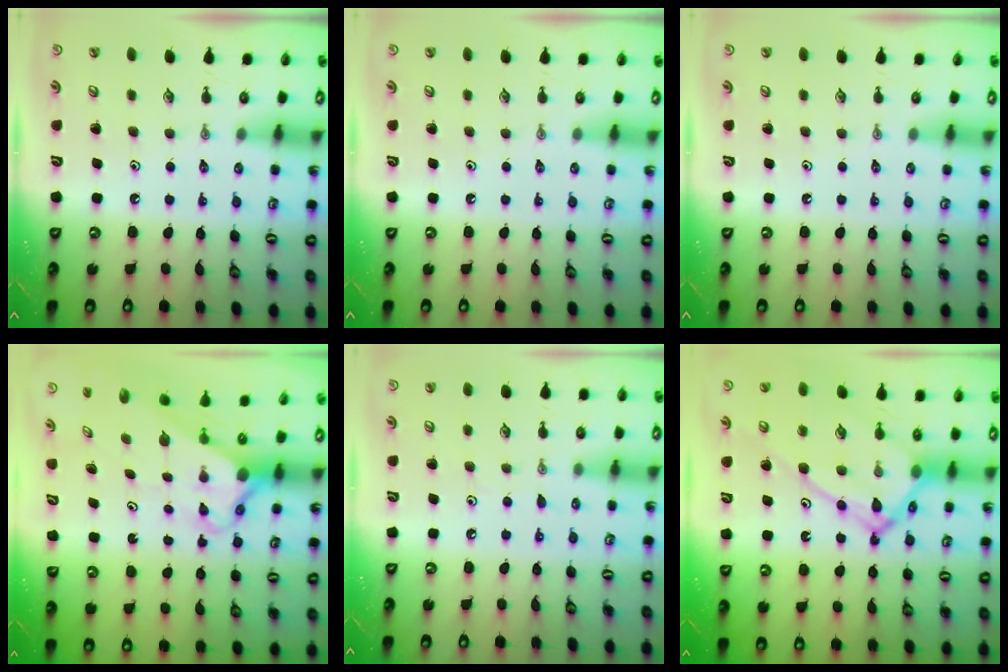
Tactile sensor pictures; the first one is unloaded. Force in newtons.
{"total": 0.0}
{"total": 0.0}
{"total": 2.8, "press": 2.8, "slide": 0.2}
{"total": 3.8, "press": 3.8, "slide": 0.5}
{"total": 17.1, "press": 17.0, "slide": 1.7}